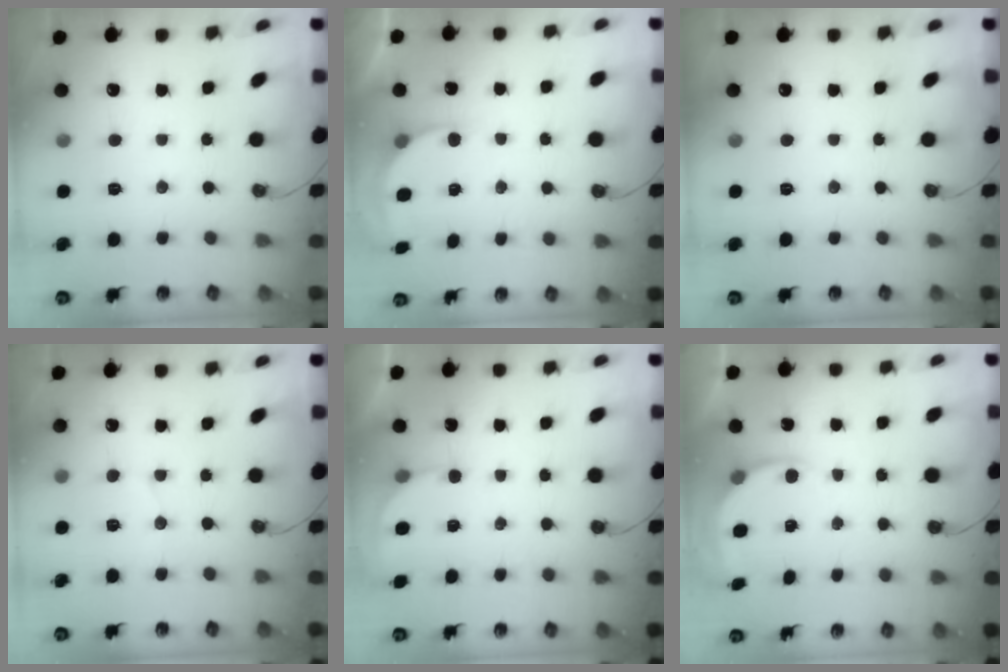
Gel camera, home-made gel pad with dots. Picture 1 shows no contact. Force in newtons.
{"total": 3.5, "press": 3.4, "slide": 0.8}
{"total": 0.0}
{"total": 5.9, "press": 5.9, "slide": 0.4}
{"total": 2.9, "press": 2.9, "slide": 0.2}
{"total": 4.8, "press": 4.7, "slide": 0.2}